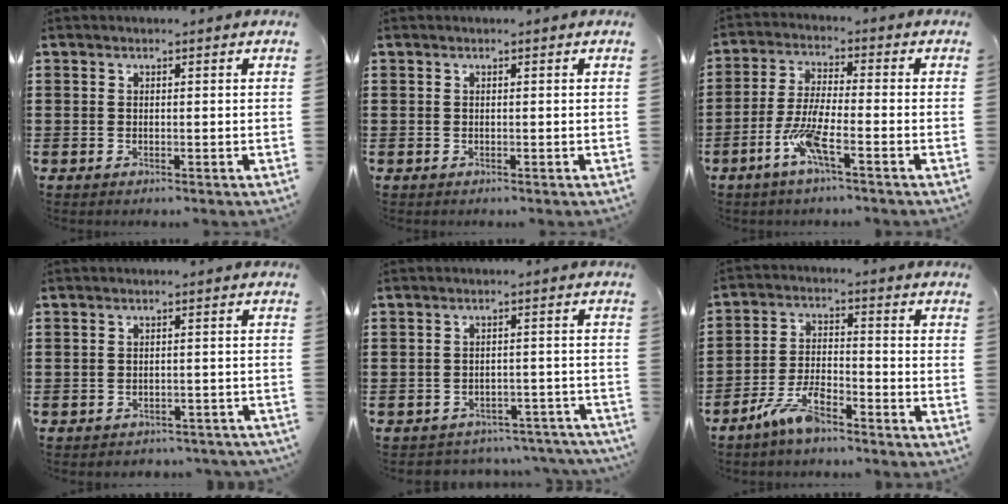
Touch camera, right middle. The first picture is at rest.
{"total": 0.0}
{"total": 6.7, "force": [-3.3, 1.0, 5.8], "torque": [-0.128, -0.009, -0.065]}
{"total": 2.0, "force": [-2.0, 0.3, 0.0], "torque": [-0.007, 0.001, -0.043]}
{"total": 3.0, "force": [-3.0, 0.5, 0.1], "torque": [-0.008, 0.002, -0.064]}
{"total": 6.6, "force": [-5.3, 1.8, 3.6], "torque": [-0.085, 0.004, -0.103]}